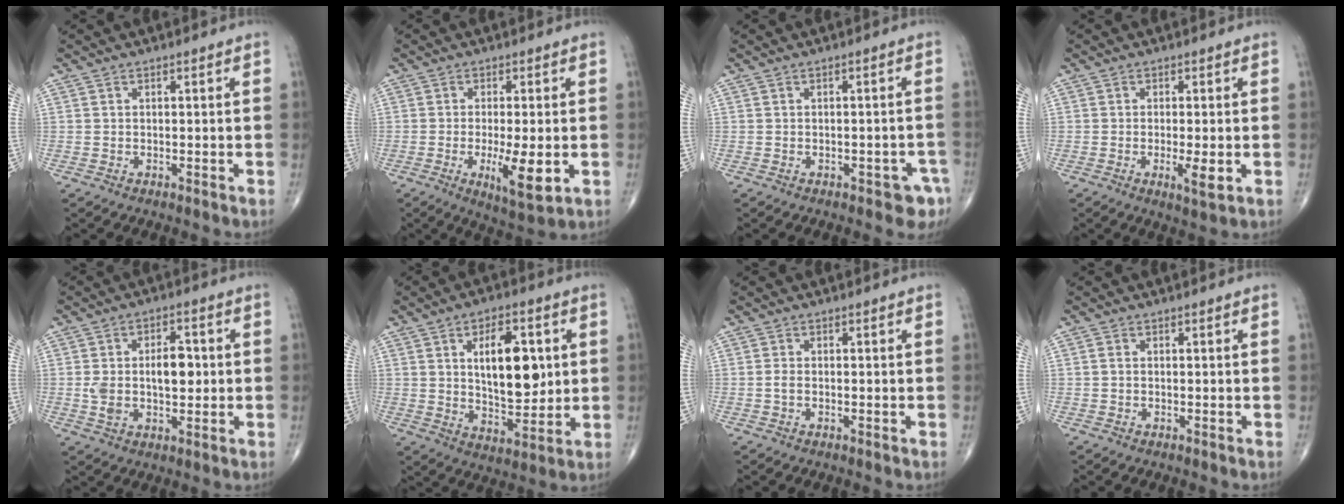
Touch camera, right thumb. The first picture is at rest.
{"total": 8.4, "force": [-1.8, 2.3, 7.9], "torque": [-0.130, -0.021, -0.025]}
{"total": 4.3, "force": [-2.4, 2.1, 2.8], "torque": [-0.018, 0.015, -0.025]}
{"total": 3.8, "force": [-0.9, 0.9, 3.6], "torque": [-0.062, -0.010, -0.015]}
{"total": 9.3, "force": [0.3, 5.2, 7.7], "torque": [-0.124, 0.016, 0.011]}
{"total": 14.2, "force": [2.9, 7.2, 11.9], "torque": [-0.154, -0.019, 0.052]}
{"total": 1.0, "force": [-0.2, 0.5, 0.8], "torque": [-0.018, 0.000, -0.005]}
{"total": 0.7, "force": [0.1, 0.5, 0.5], "torque": [-0.008, 0.002, 0.001]}